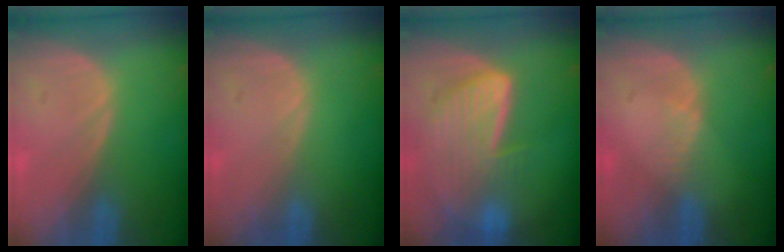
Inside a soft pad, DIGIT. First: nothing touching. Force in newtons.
{"total": 0.0}
{"total": 8.5, "press": 7.7, "slide": 3.6}
{"total": 1.1, "press": 1.1, "slide": 0.2}